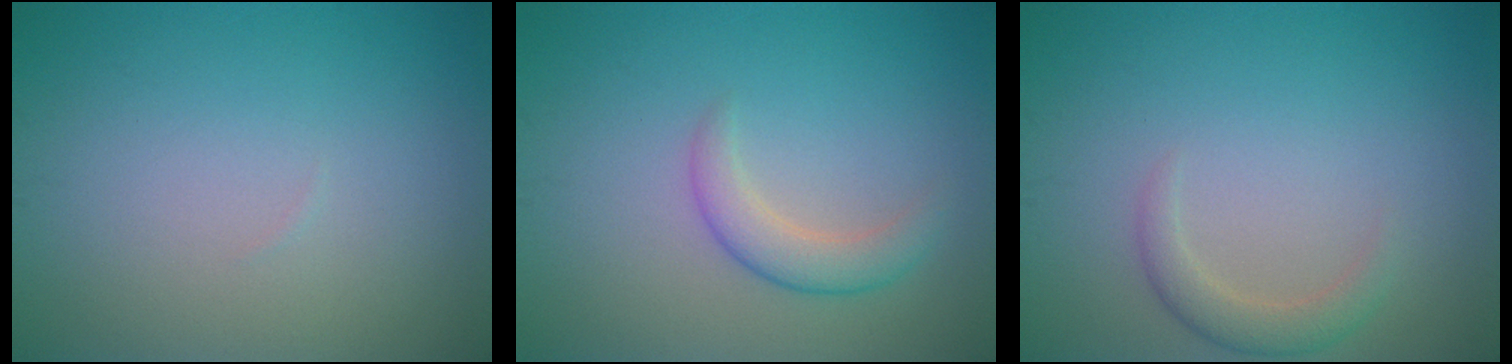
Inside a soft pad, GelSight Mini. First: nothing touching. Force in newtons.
{"total": 2.6, "press": 2.6, "slide": 0.1}
{"total": 1.9, "press": 1.9, "slide": 0.1}